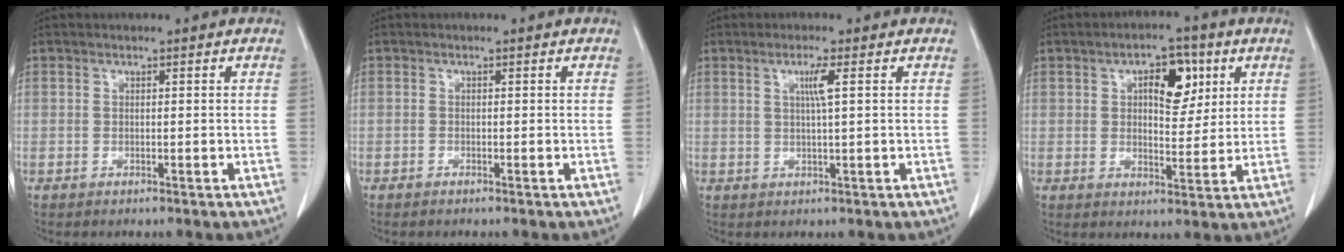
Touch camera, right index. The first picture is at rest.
{"total": 0.0}
{"total": 2.8, "force": [0.9, -0.4, 2.7], "torque": [-0.051, -0.002, 0.015]}
{"total": 7.5, "force": [3.0, 3.5, 6.0], "torque": [-0.086, 0.011, 0.046]}